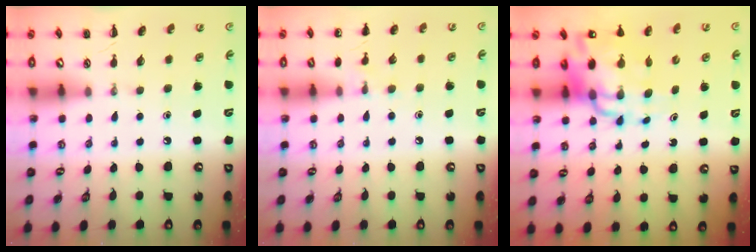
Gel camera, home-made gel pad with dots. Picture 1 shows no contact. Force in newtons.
{"total": 6.2, "press": 5.9, "slide": 1.9}
{"total": 14.2, "press": 13.6, "slide": 4.1}